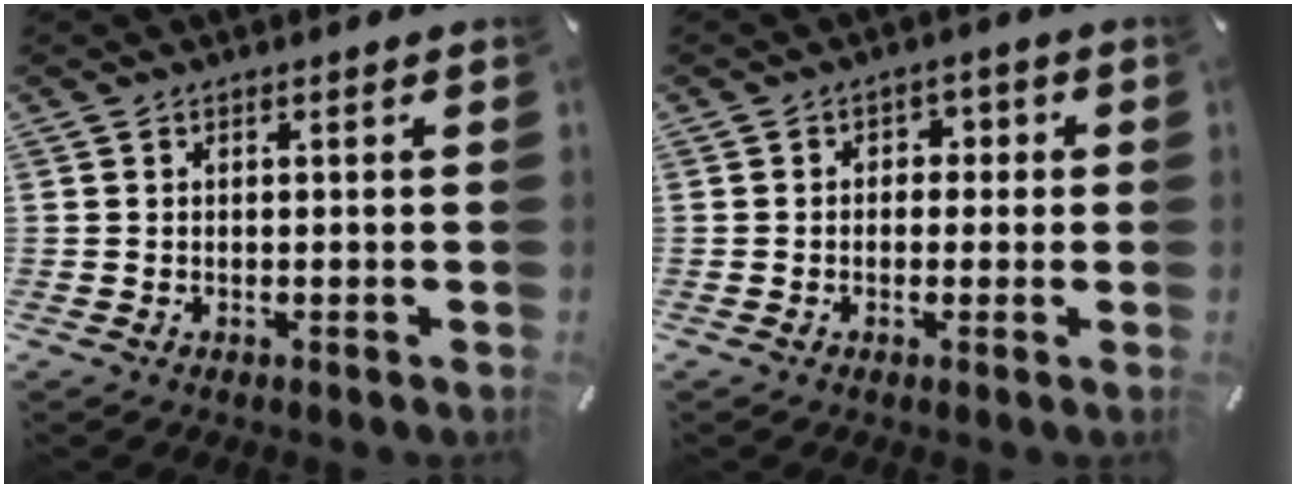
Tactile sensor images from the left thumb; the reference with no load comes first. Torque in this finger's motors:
{"motor_torque": [0.08, -0.37, 0.12, 0.15, 0.00]}